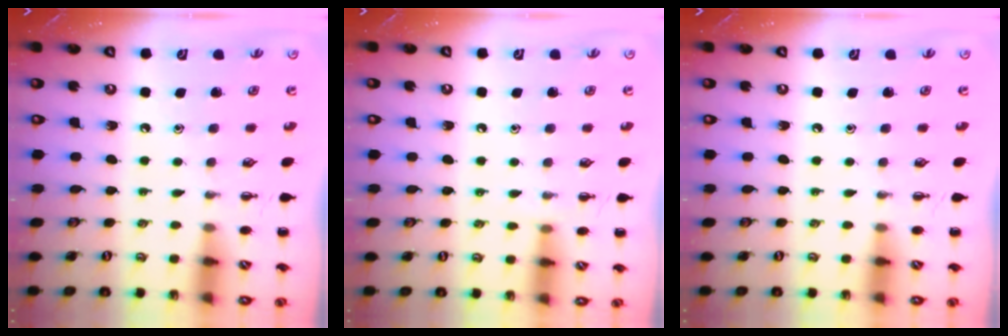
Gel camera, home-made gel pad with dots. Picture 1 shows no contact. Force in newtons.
{"total": 6.6, "press": 6.2, "slide": 2.1}
{"total": 0.0}